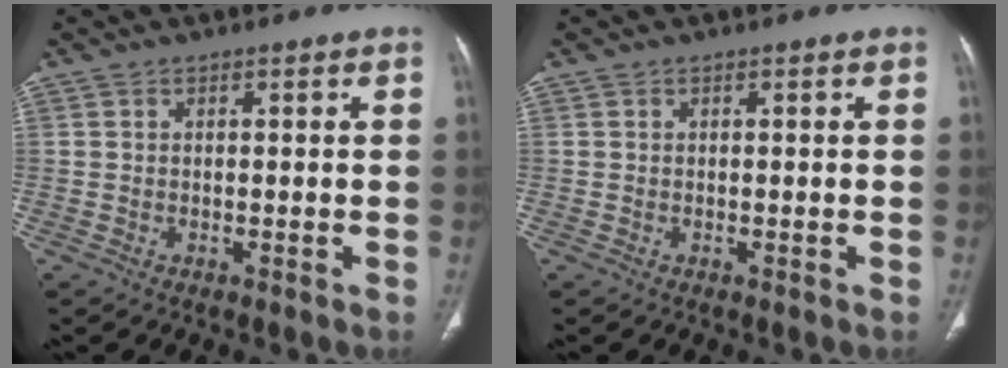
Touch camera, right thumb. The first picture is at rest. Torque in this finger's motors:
{"motor_torque": [-0.04, 0.35, 0.00, 0.00, 0.00]}